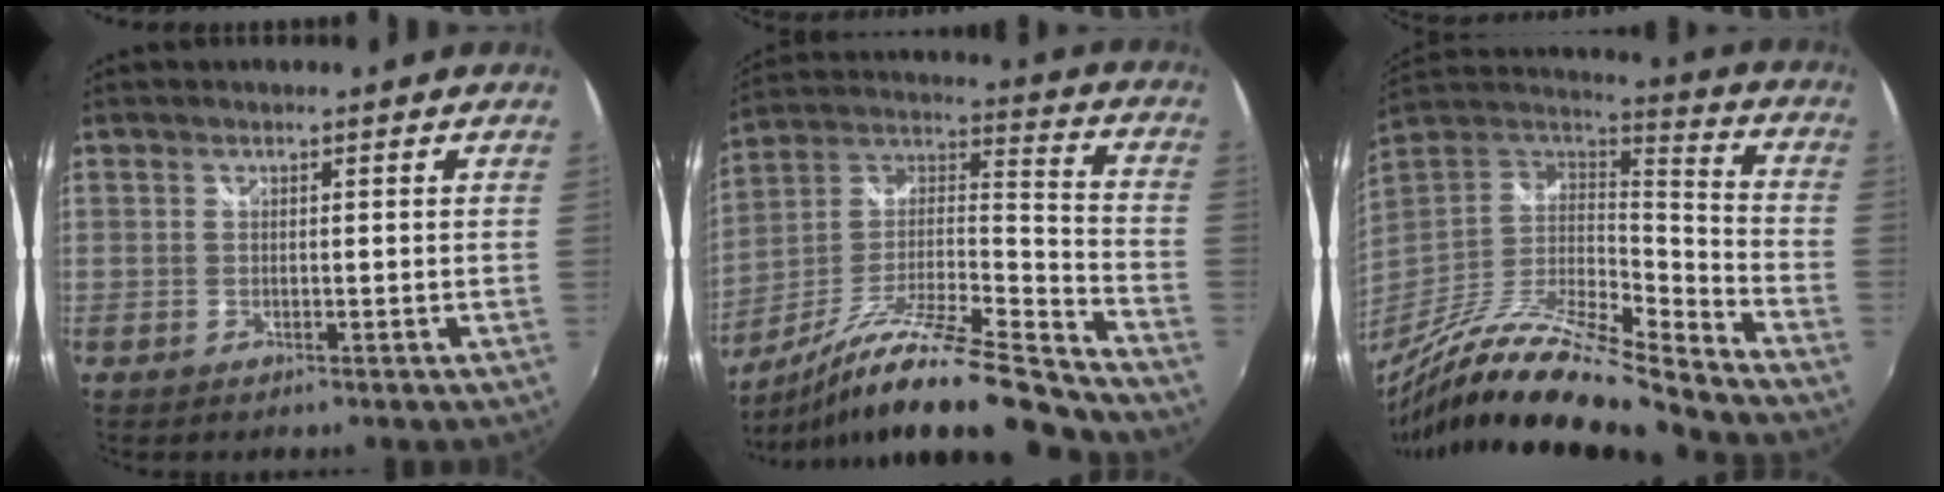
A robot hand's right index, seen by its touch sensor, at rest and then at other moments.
{"total": 23.5, "force": [-17.6, 3.4, 15.2], "torque": [-0.250, -0.023, -0.292]}
{"total": 21.3, "force": [-17.4, 2.6, 12.1], "torque": [-0.234, -0.029, -0.318]}